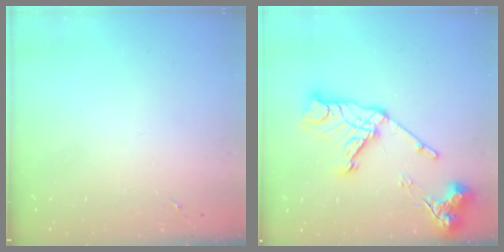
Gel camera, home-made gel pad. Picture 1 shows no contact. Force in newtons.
{"total": 18.1, "press": 18.0, "slide": 2.1}